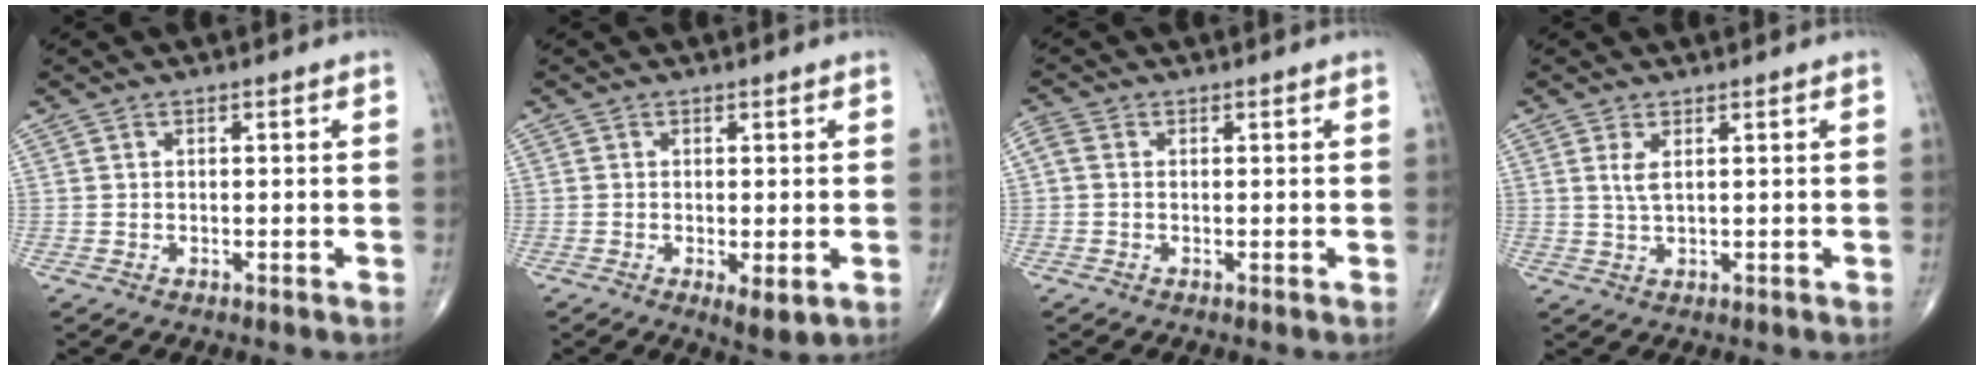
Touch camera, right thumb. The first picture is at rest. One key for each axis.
{"total": 3.6, "fx": -0.9, "fy": 1.2, "fz": 3.3, "tx": -0.053, "ty": -0.012, "tz": -0.012}
{"total": 1.8, "fx": 0.0, "fy": 1.3, "fz": 1.2, "tx": -0.029, "ty": 0.006, "tz": -0.006}
{"total": 2.3, "fx": 0.8, "fy": 0.6, "fz": 2.1, "tx": -0.048, "ty": -0.005, "tz": 0.022}